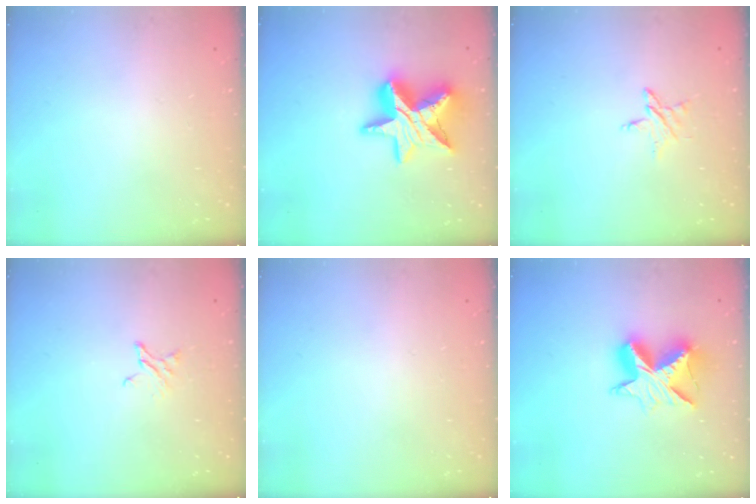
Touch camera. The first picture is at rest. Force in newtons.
{"total": 16.9, "press": 16.8, "slide": 1.3}
{"total": 3.5, "press": 3.5, "slide": 0.3}
{"total": 2.0, "press": 2.0, "slide": 0.1}
{"total": 0.0}
{"total": 12.6, "press": 12.6, "slide": 0.8}